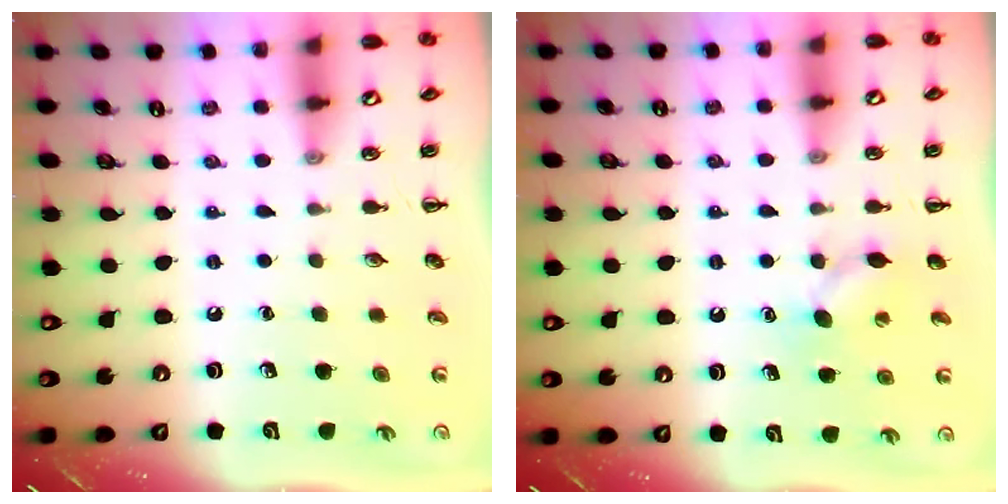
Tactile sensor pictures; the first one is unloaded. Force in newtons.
{"total": 4.3, "press": 4.1, "slide": 1.1}